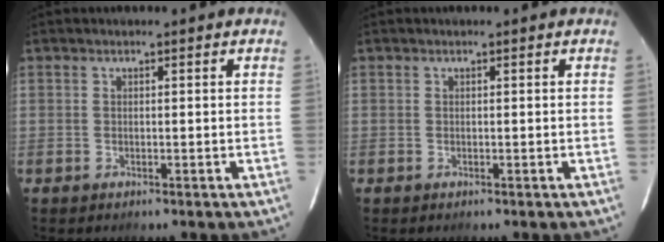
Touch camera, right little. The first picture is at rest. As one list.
[{"total": 0.0}]